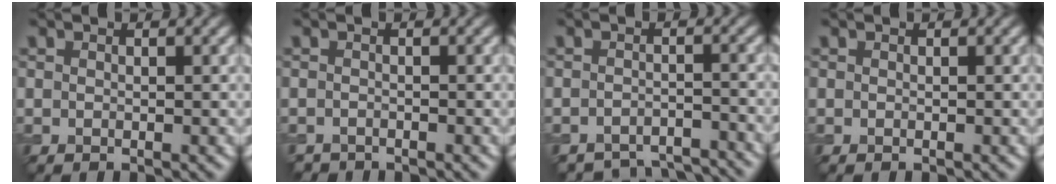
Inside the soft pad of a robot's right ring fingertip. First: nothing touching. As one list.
[{"total": 1.1, "force": [-1.1, 0.2, -0.1], "torque": [0.005, -0.005, -0.021]}, {"total": 5.1, "force": [-5.0, 0.9, 0.4], "torque": [-0.007, -0.007, -0.068]}, {"total": 0.0}]